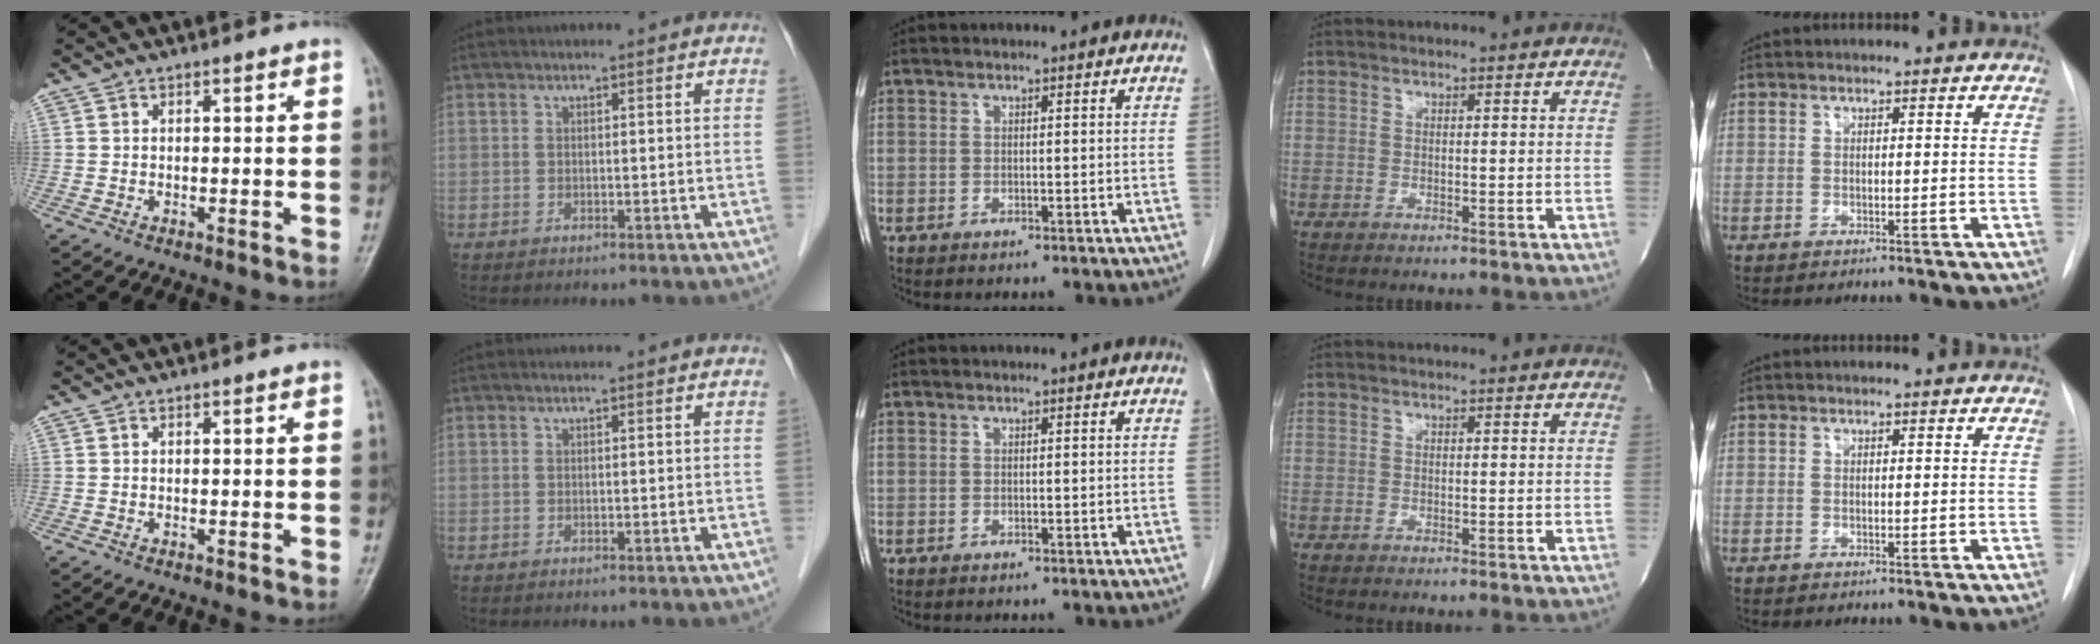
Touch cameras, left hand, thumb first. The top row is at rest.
{}